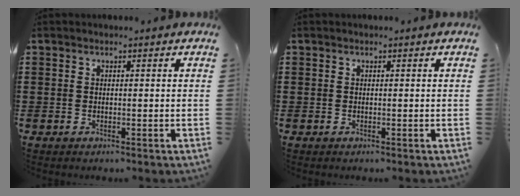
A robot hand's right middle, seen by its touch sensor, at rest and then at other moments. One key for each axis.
{"total": 0.0}